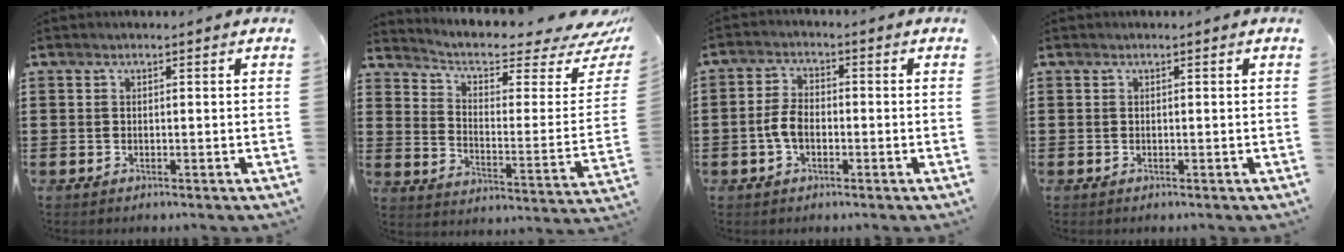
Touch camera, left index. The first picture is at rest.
{"total": 5.8, "force": [4.5, 1.9, 3.2], "torque": [-0.069, -0.040, 0.072]}
{"total": 4.4, "force": [-1.2, 2.5, 3.5], "torque": [-0.091, -0.003, -0.030]}
{"total": 0.0}